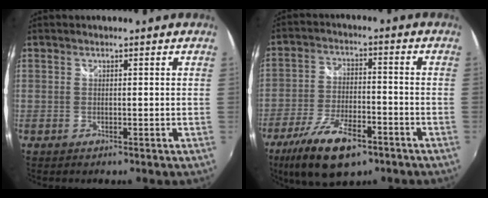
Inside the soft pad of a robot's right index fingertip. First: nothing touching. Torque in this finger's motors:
{"motor_torque": [1.12, -1.02, 0.65, 0.08]}